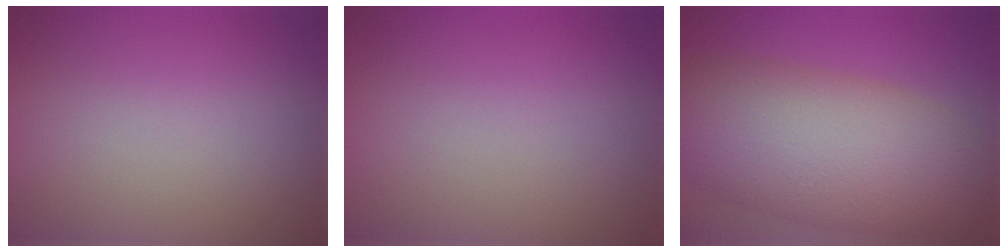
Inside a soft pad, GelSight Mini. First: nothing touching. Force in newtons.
{"total": 0.0}
{"total": 11.4, "press": 11.4, "slide": 0.6}